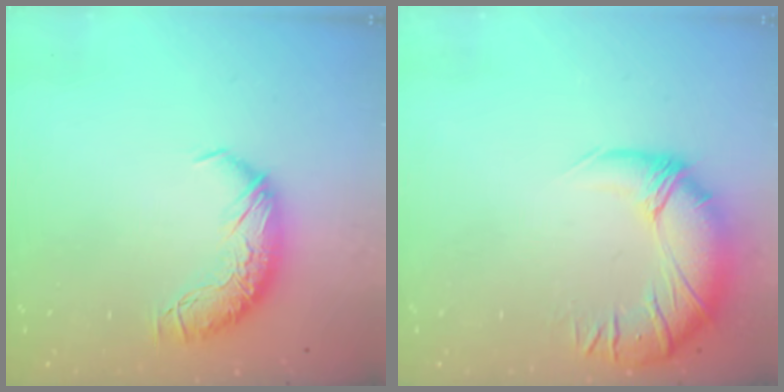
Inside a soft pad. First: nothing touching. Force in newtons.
{"total": 2.9, "press": 0.1, "slide": 2.9}